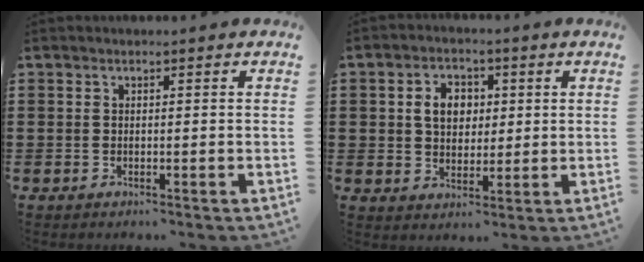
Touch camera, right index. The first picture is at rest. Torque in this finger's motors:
{"motor_torque": [0.24, 0.14, 0.31, 0.02]}